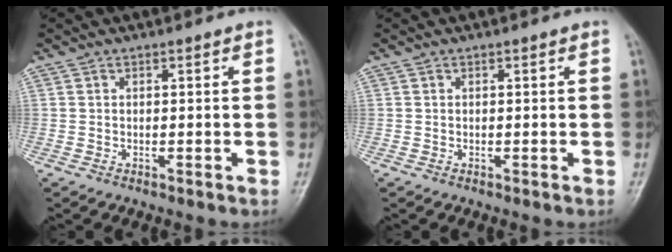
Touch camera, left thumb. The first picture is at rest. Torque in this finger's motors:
{"motor_torque": [0.00, 0.00, 0.00, 0.00, 0.00]}